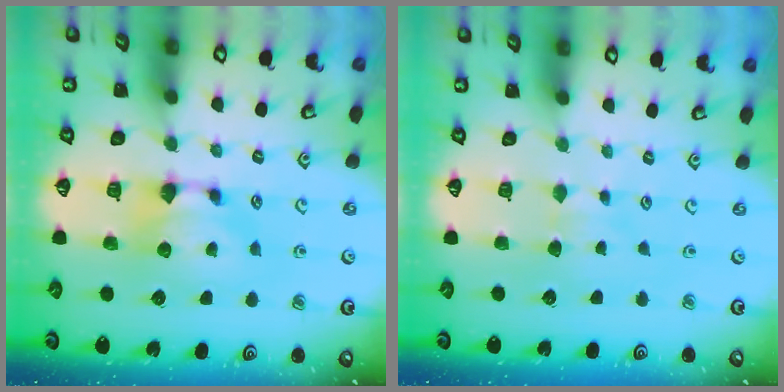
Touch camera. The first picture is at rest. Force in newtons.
{"total": 3.1, "press": 3.1, "slide": 0.3}